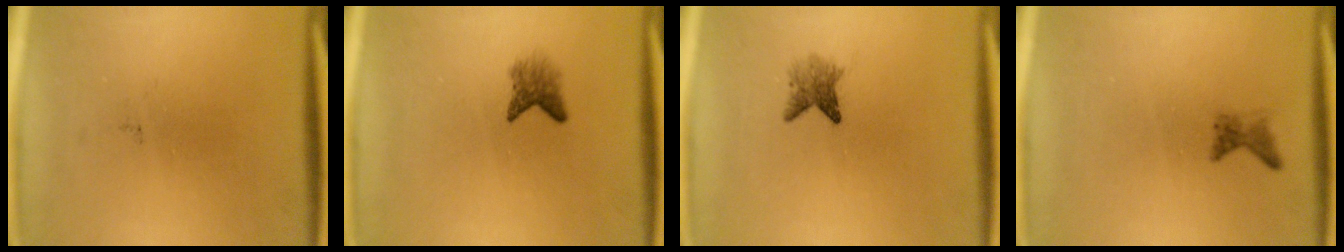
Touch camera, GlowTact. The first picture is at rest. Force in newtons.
{"total": 2.3}
{"total": 2.5}
{"total": 1.2}